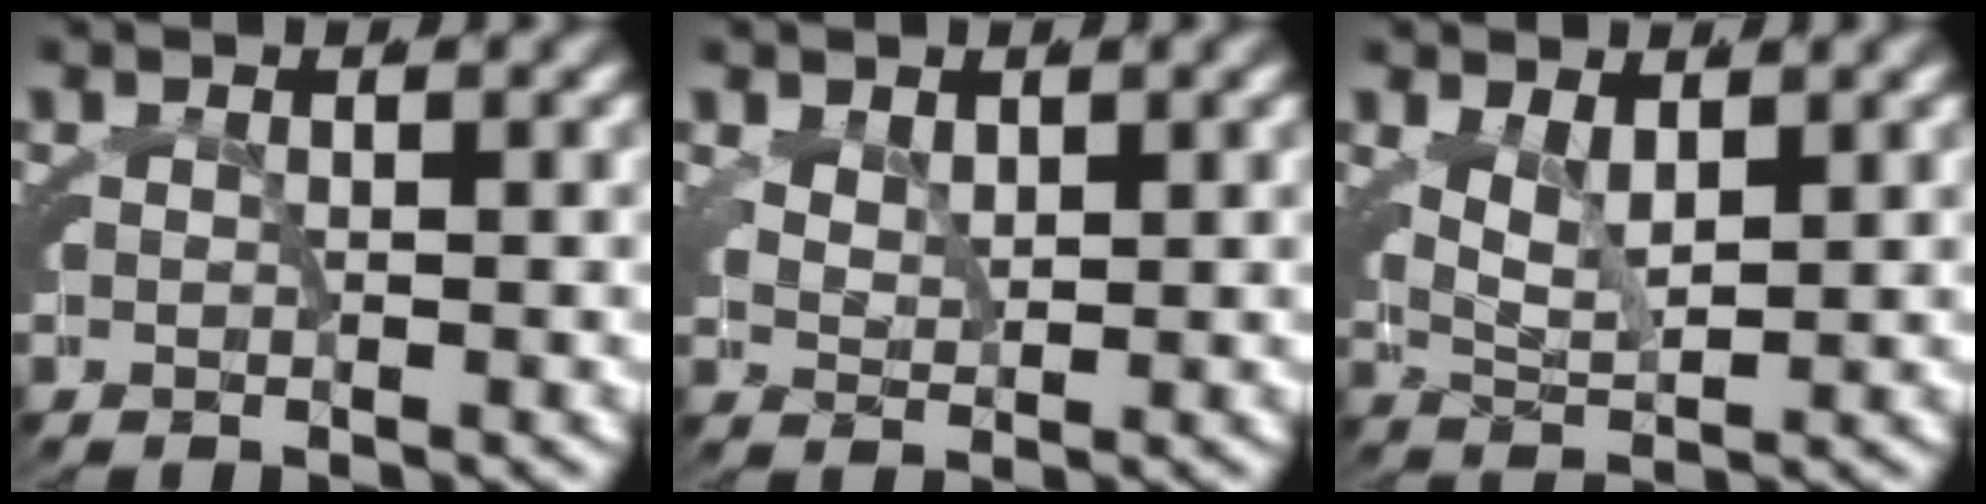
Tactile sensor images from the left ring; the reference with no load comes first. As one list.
[{"total": 1.6, "force": [0.8, 1.3, 0.0], "torque": [-0.011, -0.011, 0.018]}, {"total": 2.4, "force": [1.3, 1.6, 1.2], "torque": [-0.038, -0.007, 0.021]}]